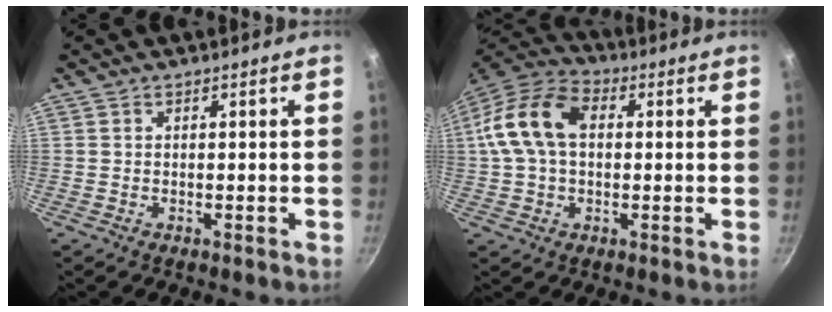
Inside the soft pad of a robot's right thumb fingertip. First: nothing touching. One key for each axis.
{"total": 14.0, "fx": 1.9, "fy": 9.3, "fz": 10.3, "tx": -0.180, "ty": 0.030, "tz": 0.016}